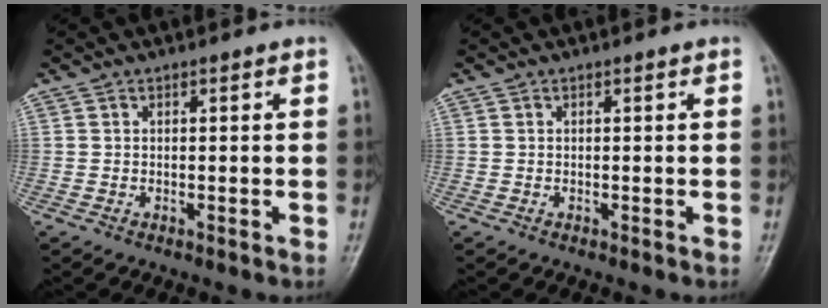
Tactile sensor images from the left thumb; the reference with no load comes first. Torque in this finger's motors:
{"motor_torque": [0.00, 0.00, 0.02, -0.02, 0.00]}